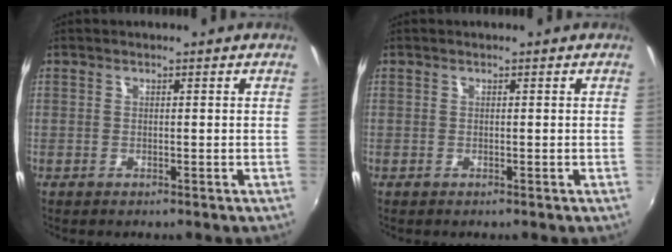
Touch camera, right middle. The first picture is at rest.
{"total": 0.0}